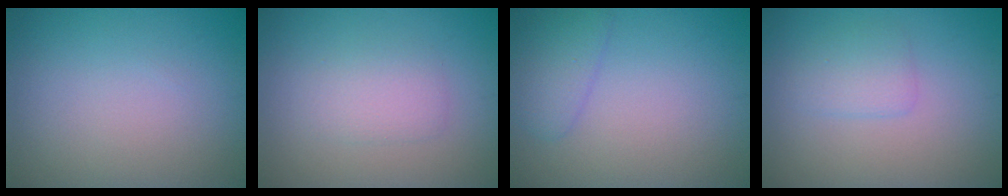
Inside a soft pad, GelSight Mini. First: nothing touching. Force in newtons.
{"total": 1.9, "press": 1.9, "slide": 0.0}
{"total": 2.2, "press": 2.2, "slide": 0.1}
{"total": 1.8, "press": 1.8, "slide": 0.0}